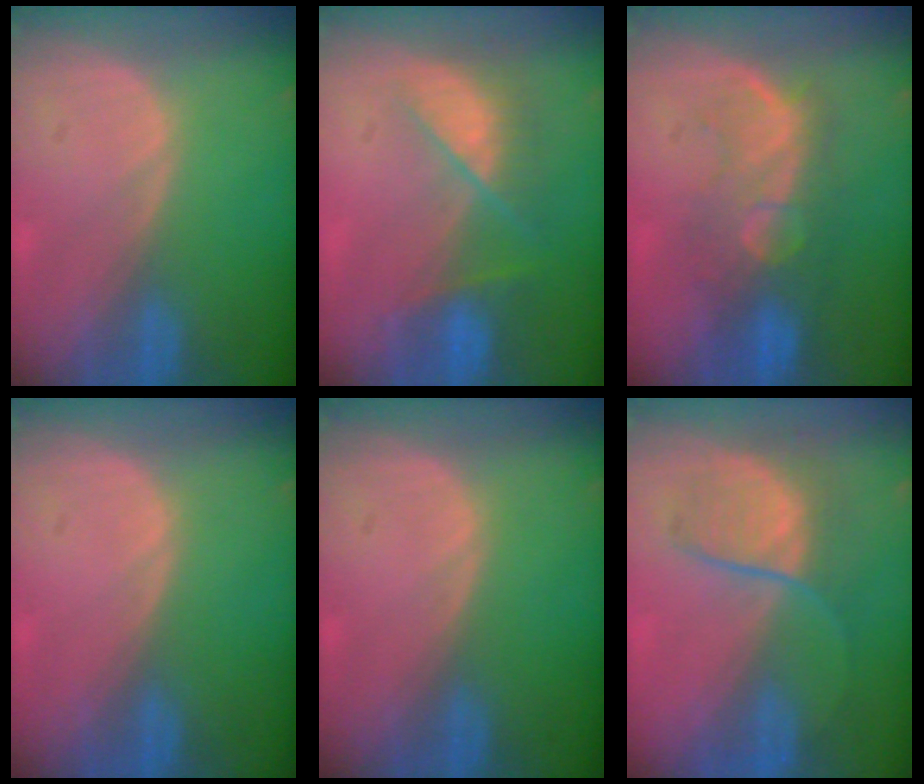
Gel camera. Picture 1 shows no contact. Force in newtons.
{"total": 7.2, "press": 6.6, "slide": 2.9}
{"total": 9.0, "press": 8.3, "slide": 3.4}
{"total": 0.0}
{"total": 0.0}
{"total": 6.6, "press": 6.5, "slide": 1.3}